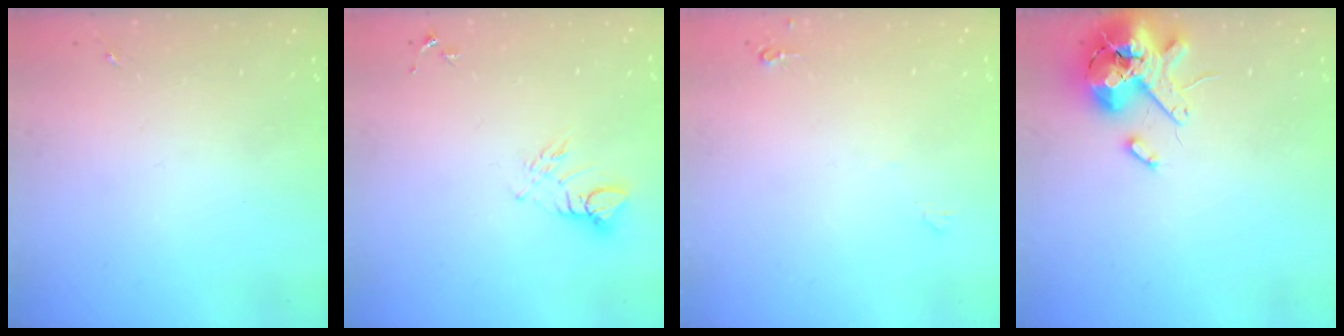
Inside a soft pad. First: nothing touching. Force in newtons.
{"total": 5.3, "press": 5.2, "slide": 0.4}
{"total": 4.1, "press": 4.0, "slide": 0.7}
{"total": 13.2, "press": 13.0, "slide": 2.2}